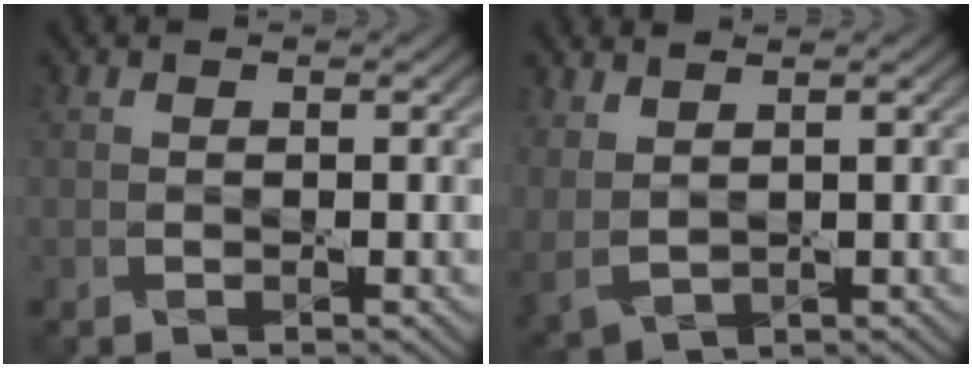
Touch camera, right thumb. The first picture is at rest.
{"total": 3.2, "force": [2.1, 1.3, 2.0], "torque": [-0.064, -0.001, 0.051]}